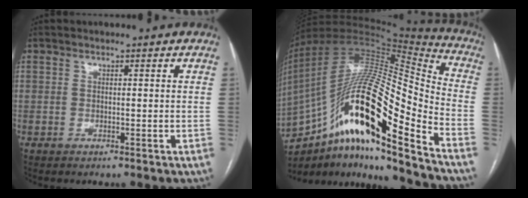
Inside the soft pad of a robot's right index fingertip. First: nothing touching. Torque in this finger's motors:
{"motor_torque": [1.22, -0.92, 0.69, 0.21]}